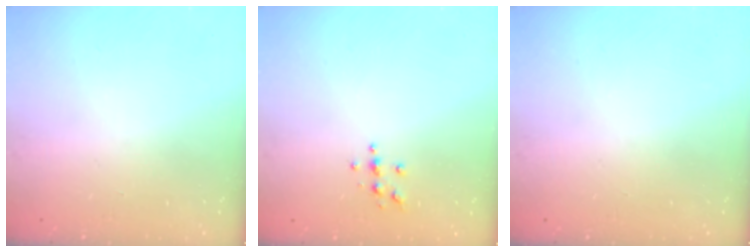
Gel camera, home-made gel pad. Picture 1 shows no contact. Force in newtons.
{"total": 3.7, "press": 3.7, "slide": 0.4}
{"total": 0.0}